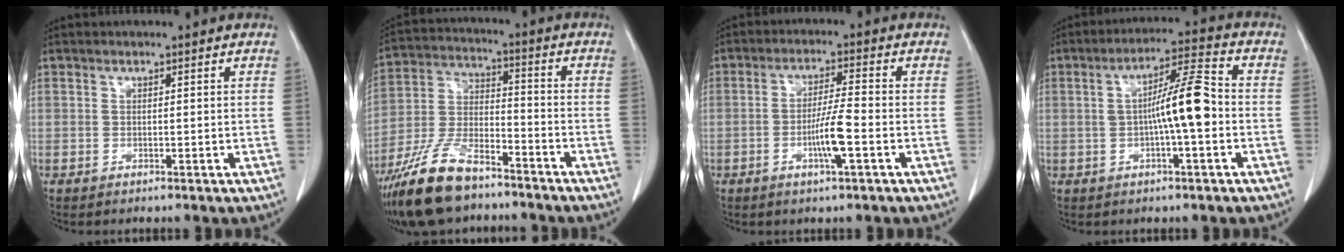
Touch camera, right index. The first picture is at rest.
{"total": 14.0, "force": [-10.5, 5.0, 7.7], "torque": [-0.161, -0.002, -0.196]}
{"total": 6.1, "force": [-2.0, 0.0, 5.7], "torque": [-0.110, -0.005, -0.037]}
{"total": 8.7, "force": [-0.8, 0.7, 8.6], "torque": [-0.145, 0.018, -0.018]}